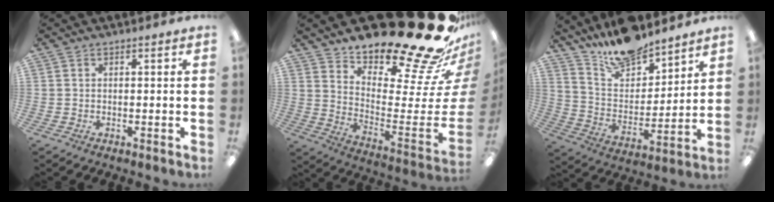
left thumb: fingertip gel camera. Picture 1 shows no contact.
{"total": 23.7, "force": [19.1, 6.4, 12.5], "torque": [-0.114, -0.182, 0.320]}
{"total": 14.9, "force": [13.5, 5.0, 4.1], "torque": [-0.086, -0.102, 0.246]}